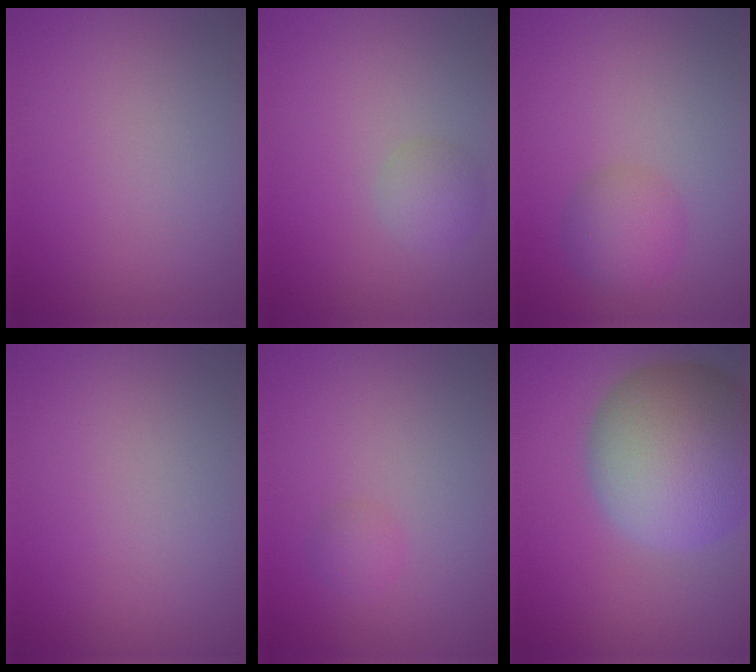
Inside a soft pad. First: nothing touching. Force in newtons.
{"total": 1.9, "press": 1.9, "slide": 0.1}
{"total": 2.8, "press": 2.8, "slide": 0.0}
{"total": 0.0}
{"total": 1.0, "press": 1.0, "slide": 0.0}
{"total": 12.6, "press": 12.5, "slide": 1.0}